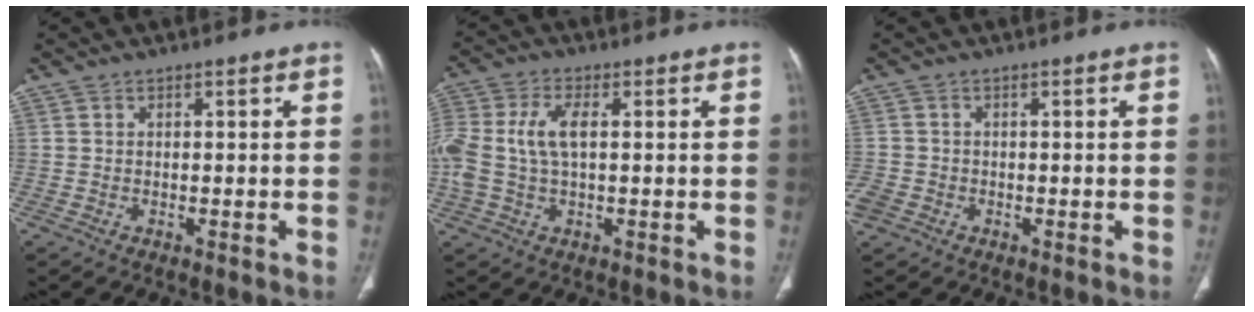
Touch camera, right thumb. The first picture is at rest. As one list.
[{"total": 10.6, "force": [0.8, 5.7, 9.0], "torque": [-0.222, 0.019, 0.017]}, {"total": 4.1, "force": [-1.7, 3.2, 2.0], "torque": [-0.057, 0.007, -0.030]}]